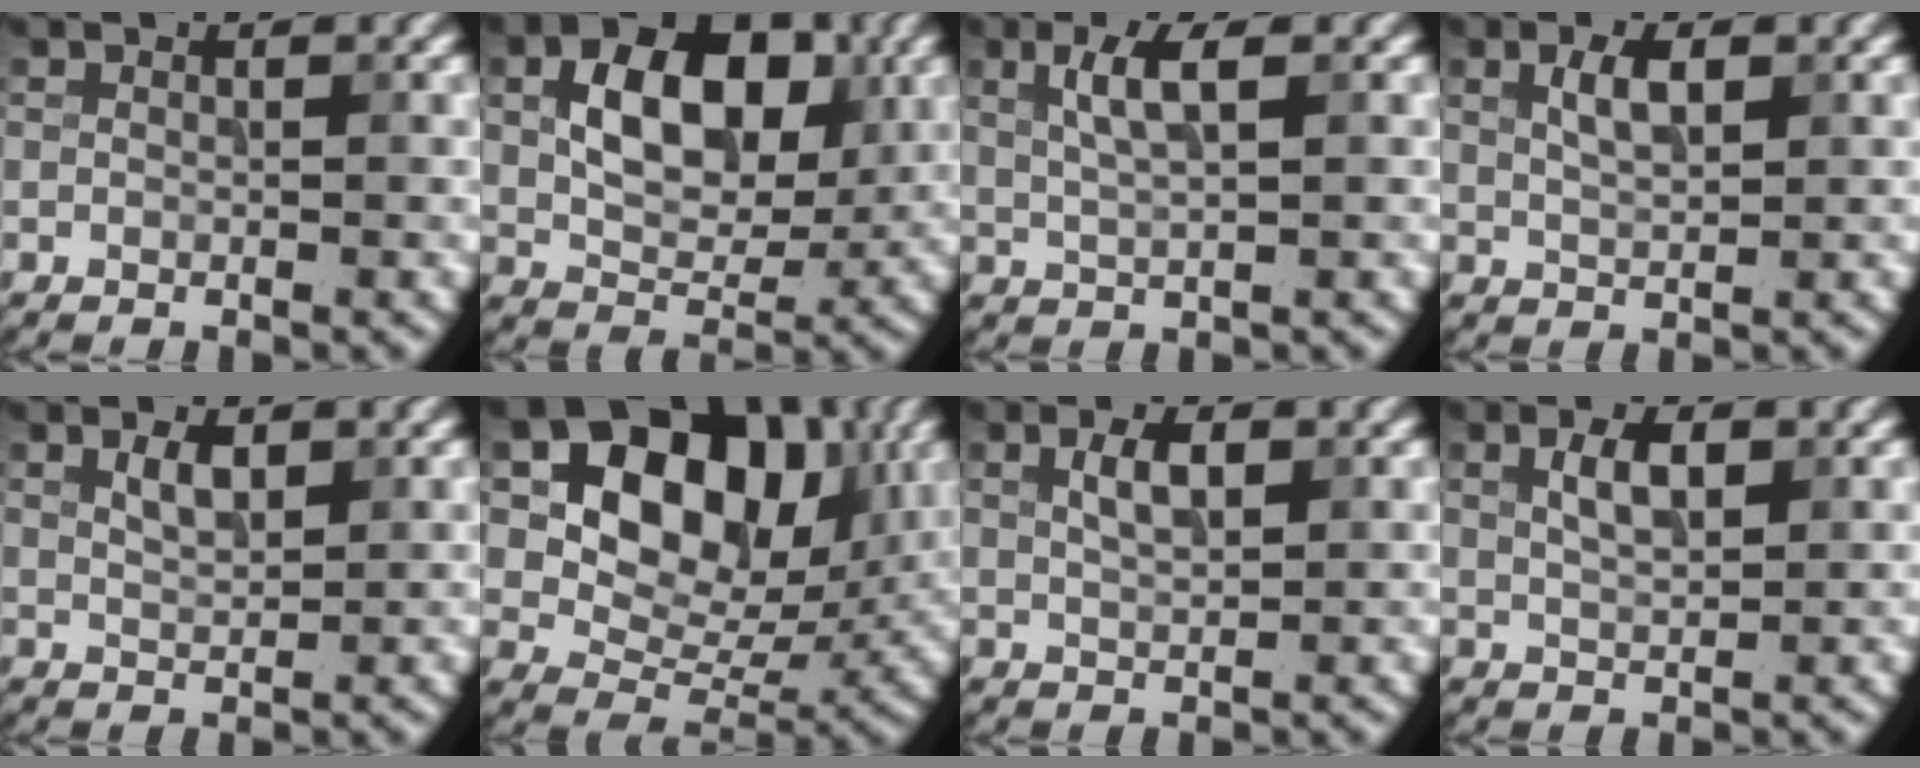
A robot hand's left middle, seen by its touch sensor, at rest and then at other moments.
{"total": 7.8, "force": [1.4, 5.0, 5.8], "torque": [-0.094, 0.002, 0.022]}
{"total": 3.4, "force": [1.2, 0.9, 3.1], "torque": [-0.059, 0.002, 0.023]}
{"total": 2.7, "force": [1.0, 1.1, 2.2], "torque": [-0.047, 0.003, 0.021]}
{"total": 1.8, "force": [0.9, 0.8, 1.4], "torque": [-0.028, 0.000, 0.020]}
{"total": 13.2, "force": [3.7, 8.9, 9.0], "torque": [-0.137, 0.000, 0.064]}
{"total": 2.6, "force": [1.0, 1.1, 2.2], "torque": [-0.045, 0.003, 0.021]}
{"total": 2.9, "force": [1.0, 1.3, 2.4], "torque": [-0.049, 0.003, 0.022]}